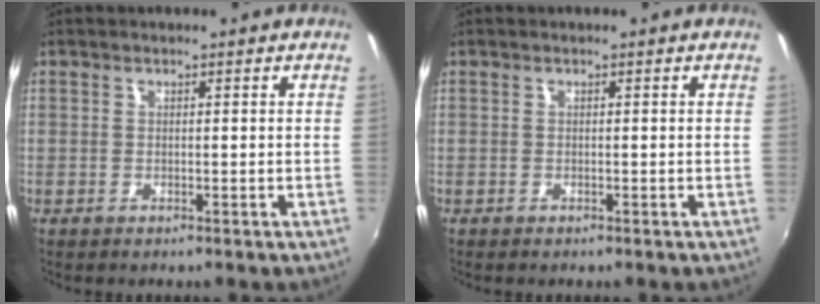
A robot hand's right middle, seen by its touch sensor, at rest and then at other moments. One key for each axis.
{"total": 0.0}